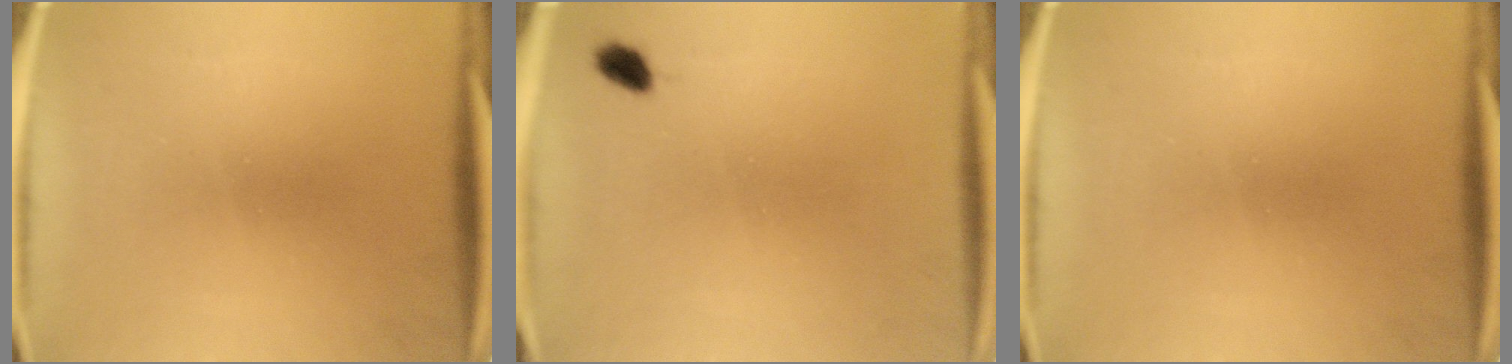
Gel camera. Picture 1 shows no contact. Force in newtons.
{"total": 1.9}
{"total": 0.0}